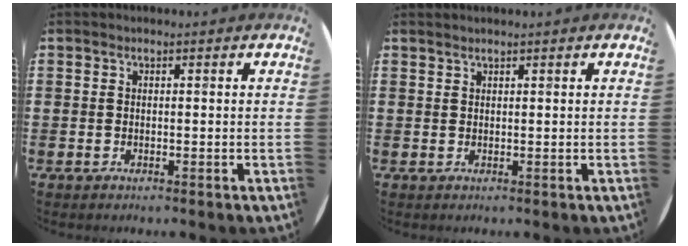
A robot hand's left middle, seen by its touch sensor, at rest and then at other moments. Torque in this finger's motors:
{"motor_torque": [0.04, -0.36, -0.02, -0.01]}